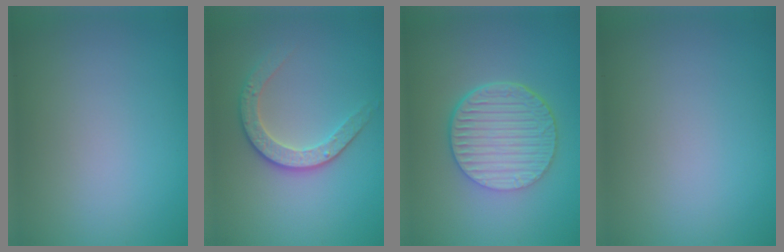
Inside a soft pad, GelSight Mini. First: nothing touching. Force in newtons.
{"total": 2.9, "press": 2.7, "slide": 1.1}
{"total": 6.7, "press": 4.6, "slide": 4.8}
{"total": 0.0}